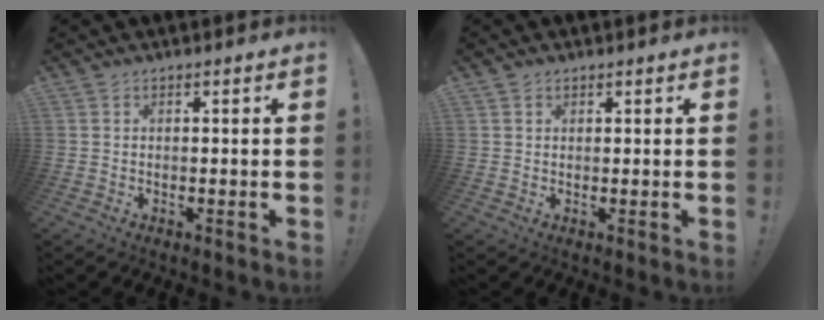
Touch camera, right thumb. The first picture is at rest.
{"total": 1.1, "force": [0.7, 0.8, 0.2], "torque": [0.001, -0.001, 0.013]}